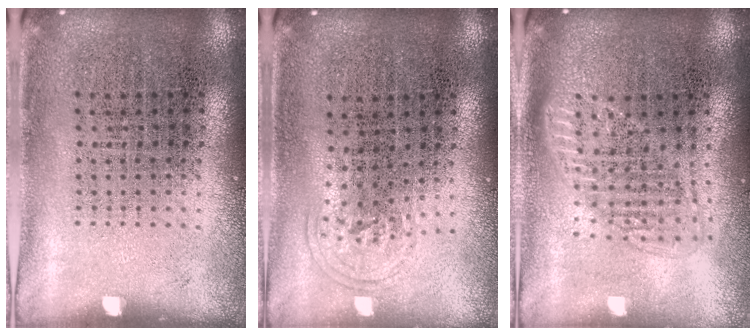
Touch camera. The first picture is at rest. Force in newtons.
{"total": 0.9, "press": 0.6, "slide": 0.6}
{"total": 1.5, "press": 1.3, "slide": 0.8}